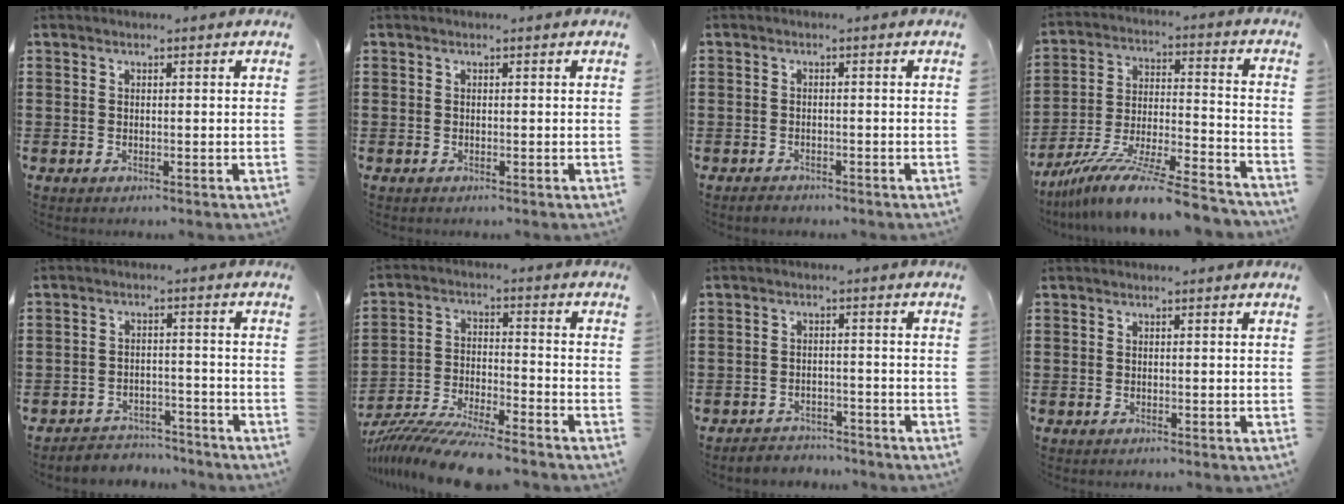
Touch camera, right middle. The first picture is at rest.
{"total": 0.0}
{"total": 1.1, "force": [-1.0, 0.5, 0.0], "torque": [-0.003, 0.002, -0.024]}
{"total": 11.9, "force": [-10.3, 0.2, 6.0], "torque": [-0.096, 0.014, -0.194]}
{"total": 3.8, "force": [-3.7, 0.8, -0.3], "torque": [-0.004, 0.002, -0.081]}
{"total": 9.5, "force": [-9.0, 0.0, 3.1], "torque": [-0.057, 0.007, -0.175]}
{"total": 3.0, "force": [-2.9, 0.6, -0.4], "torque": [-0.002, 0.001, -0.066]}
{"total": 0.0}